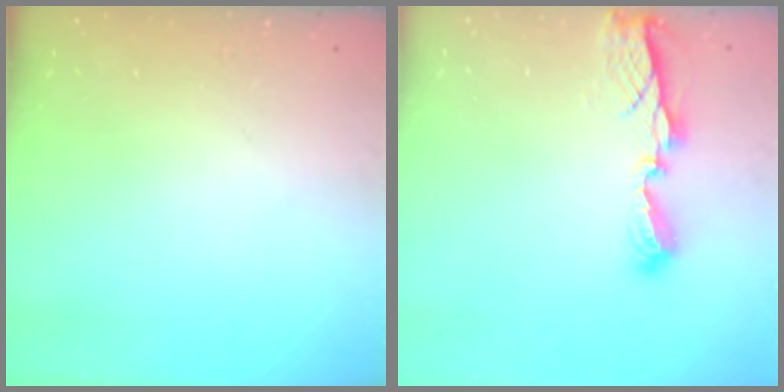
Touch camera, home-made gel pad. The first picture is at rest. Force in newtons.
{"total": 6.7, "press": 6.7, "slide": 0.2}